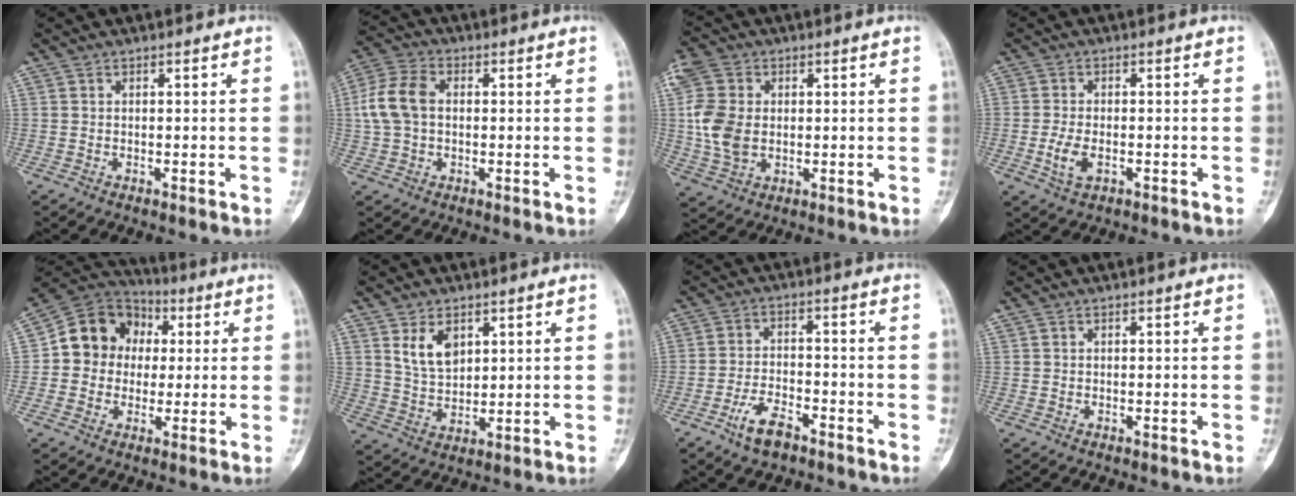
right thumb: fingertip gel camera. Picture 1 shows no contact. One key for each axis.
{"total": 8.7, "fx": 0.6, "fy": 6.0, "fz": 6.2, "tx": -0.135, "ty": 0.022, "tz": 0.008}
{"total": 10.0, "fx": 0.9, "fy": 7.3, "fz": 6.8, "tx": -0.149, "ty": 0.000, "tz": 0.019}
{"total": 4.4, "fx": -1.3, "fy": 2.4, "fz": 3.4, "tx": -0.072, "ty": 0.001, "tz": -0.022}
{"total": 13.1, "fx": 1.3, "fy": 11.6, "fz": 5.9, "tx": -0.063, "ty": 0.026, "tz": 0.012}
{"total": 7.3, "fx": 3.4, "fy": 4.6, "fz": 4.5, "tx": -0.064, "ty": -0.020, "tz": 0.074}
{"total": 6.4, "fx": -4.2, "fy": 2.8, "fz": 4.0, "tx": -0.073, "ty": 0.024, "tz": -0.075}
{"total": 0.0}